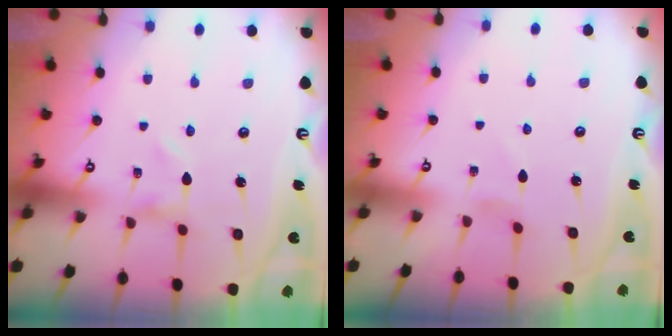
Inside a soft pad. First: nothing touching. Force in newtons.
{"total": 0.0}